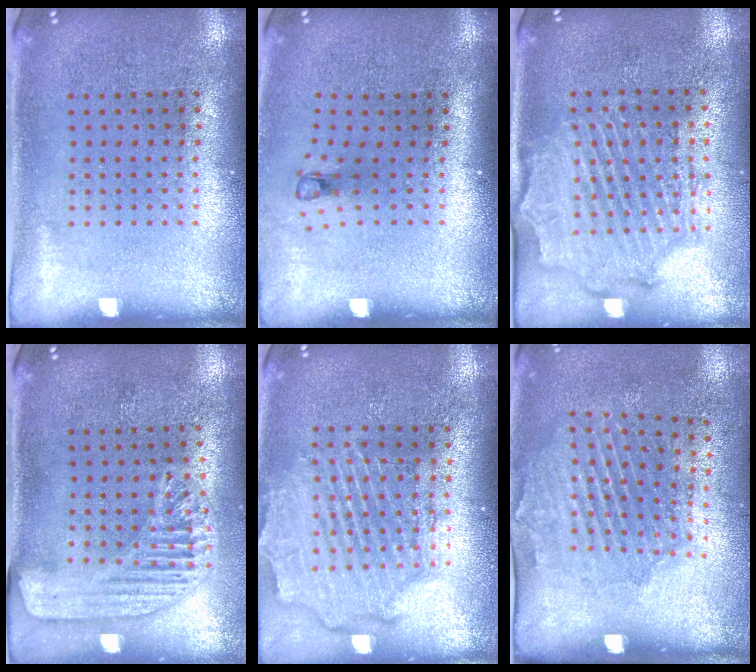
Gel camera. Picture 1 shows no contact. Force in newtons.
{"total": 0.8, "press": 0.4, "slide": 0.7}
{"total": 2.1, "press": 2.0, "slide": 0.6}
{"total": 1.6, "press": 1.6, "slide": 0.4}
{"total": 2.5, "press": 2.2, "slide": 1.1}
{"total": 1.8, "press": 1.3, "slide": 1.2}